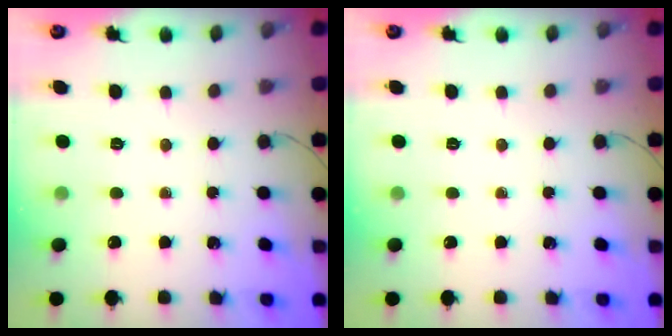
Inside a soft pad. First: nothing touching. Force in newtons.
{"total": 0.0}